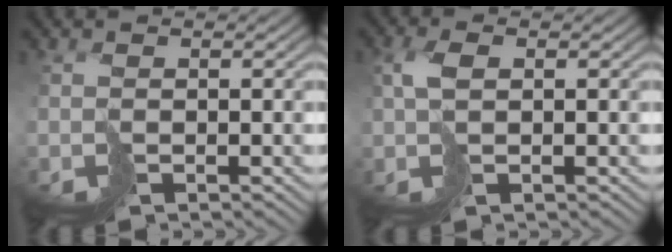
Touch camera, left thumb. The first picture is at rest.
{"total": 2.6, "force": [0.8, 1.2, 2.2], "torque": [-0.053, 0.005, 0.015]}